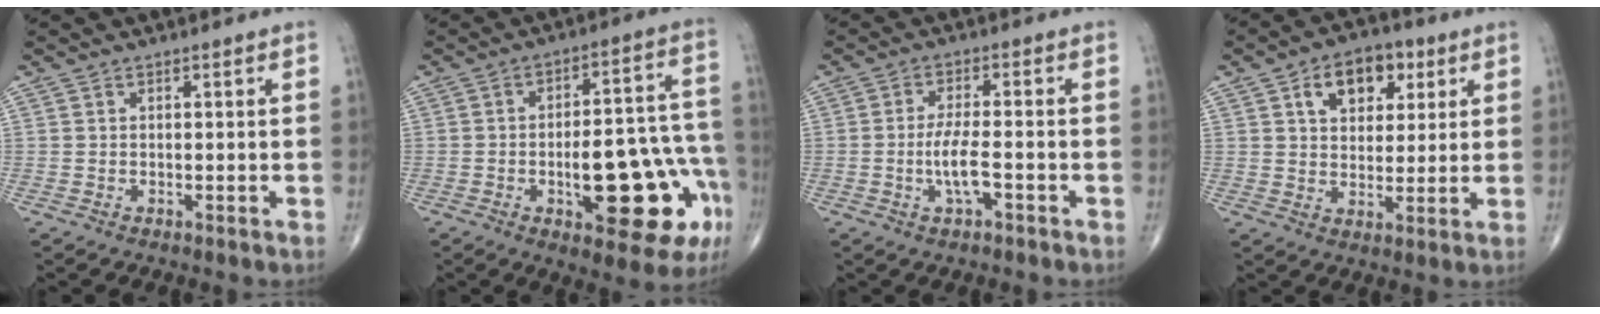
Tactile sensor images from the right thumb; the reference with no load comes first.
{"total": 20.6, "force": [-6.9, 8.1, 17.6], "torque": [-0.188, 0.051, -0.076]}
{"total": 5.3, "force": [-1.7, 1.5, 4.8], "torque": [-0.099, 0.010, -0.032]}
{"total": 10.6, "force": [4.4, 7.0, 6.8], "torque": [-0.066, -0.005, 0.065]}